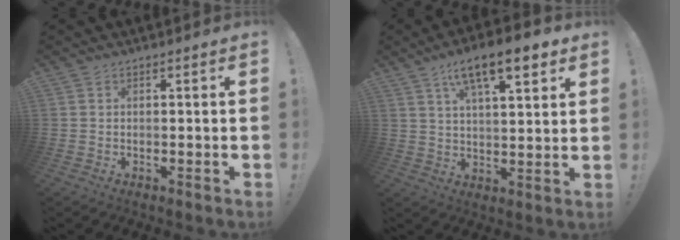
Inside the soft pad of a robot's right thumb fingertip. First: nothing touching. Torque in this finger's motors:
{"motor_torque": [0.35, 1.48, 1.33, 0.73, 0.14]}